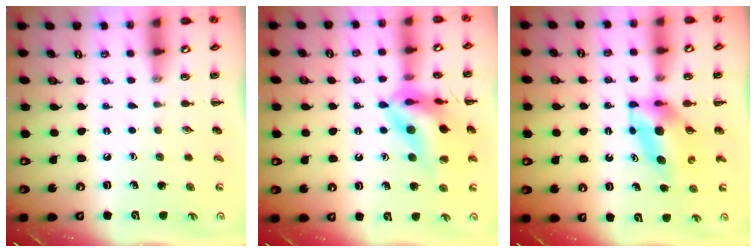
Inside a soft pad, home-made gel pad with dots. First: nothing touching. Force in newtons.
{"total": 16.1, "press": 15.8, "slide": 3.1}
{"total": 5.6, "press": 5.6, "slide": 0.9}